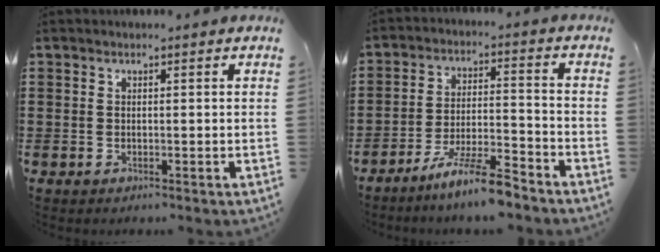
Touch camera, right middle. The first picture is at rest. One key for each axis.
{"total": 8.3, "fx": -6.8, "fy": 0.3, "fz": 4.8, "tx": -0.094, "ty": -0.004, "tz": -0.128}